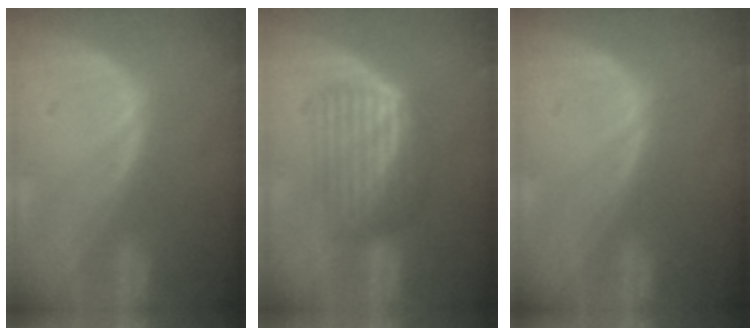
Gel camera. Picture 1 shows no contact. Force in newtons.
{"total": 7.0, "press": 5.9, "slide": 3.8}
{"total": 0.0}